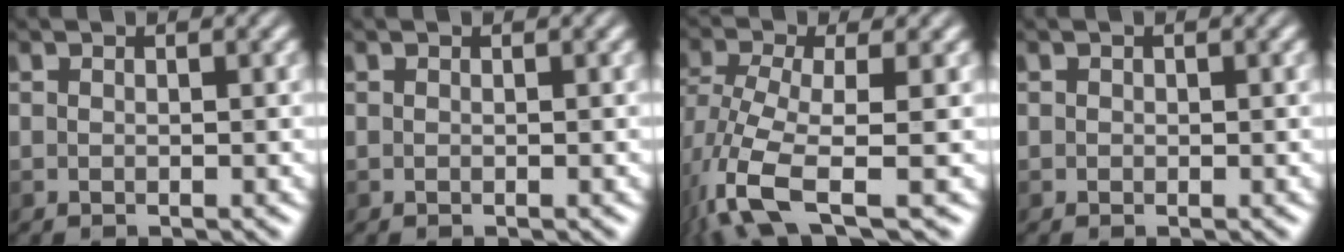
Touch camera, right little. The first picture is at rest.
{"total": 0.0}
{"total": 7.7, "force": [-3.9, 2.8, 6.1], "torque": [-0.133, -0.006, -0.080]}
{"total": 1.0, "force": [0.4, 0.7, 0.4], "torque": [0.005, 0.007, 0.000]}